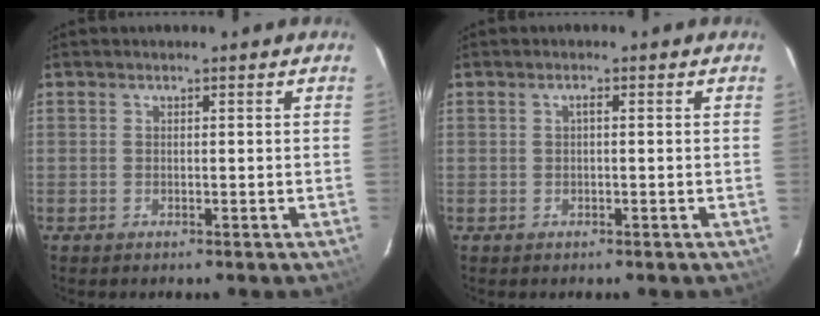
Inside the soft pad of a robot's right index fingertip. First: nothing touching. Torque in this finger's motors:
{"motor_torque": [0.17, -0.05, 0.18, 0.04]}